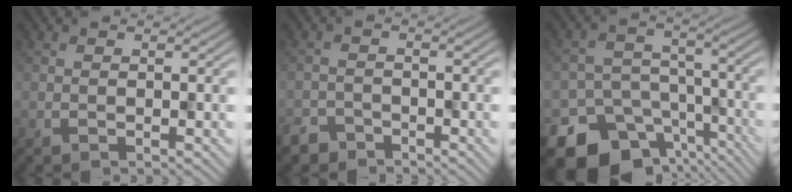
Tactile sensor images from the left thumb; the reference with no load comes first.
{"total": 2.7, "force": [-2.4, 1.1, -0.1], "torque": [0.008, -0.001, -0.045]}
{"total": 16.7, "force": [-11.2, 11.5, 4.6], "torque": [-0.100, -0.062, -0.136]}